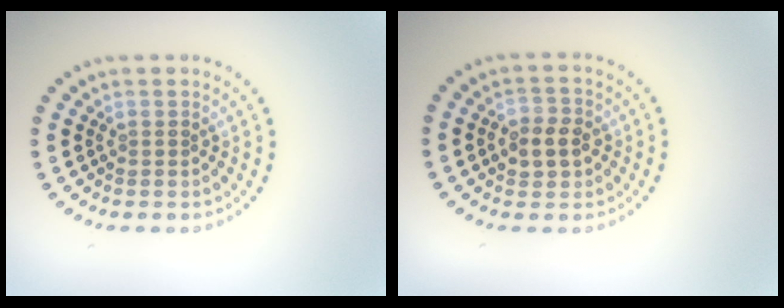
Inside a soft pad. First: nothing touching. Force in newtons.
{"total": 2.9, "press": 2.8, "slide": 0.4}